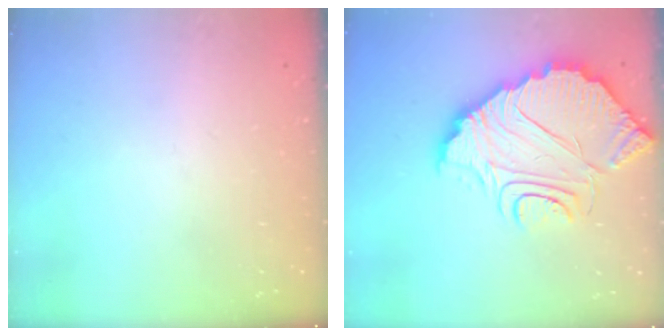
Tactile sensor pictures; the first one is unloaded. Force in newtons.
{"total": 14.8, "press": 14.7, "slide": 1.1}